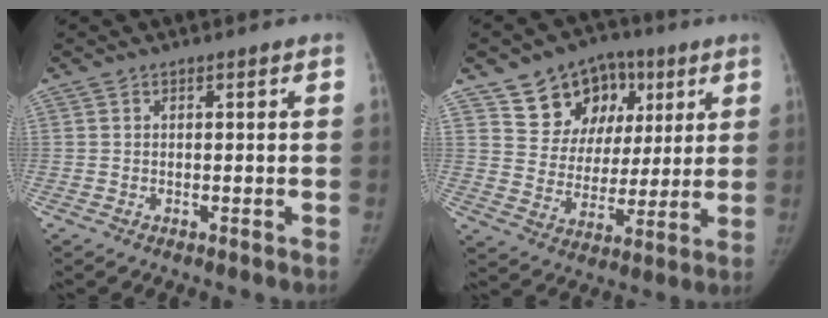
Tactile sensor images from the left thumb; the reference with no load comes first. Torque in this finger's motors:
{"motor_torque": [0.00, 0.03, 0.16, 0.12, 0.01]}